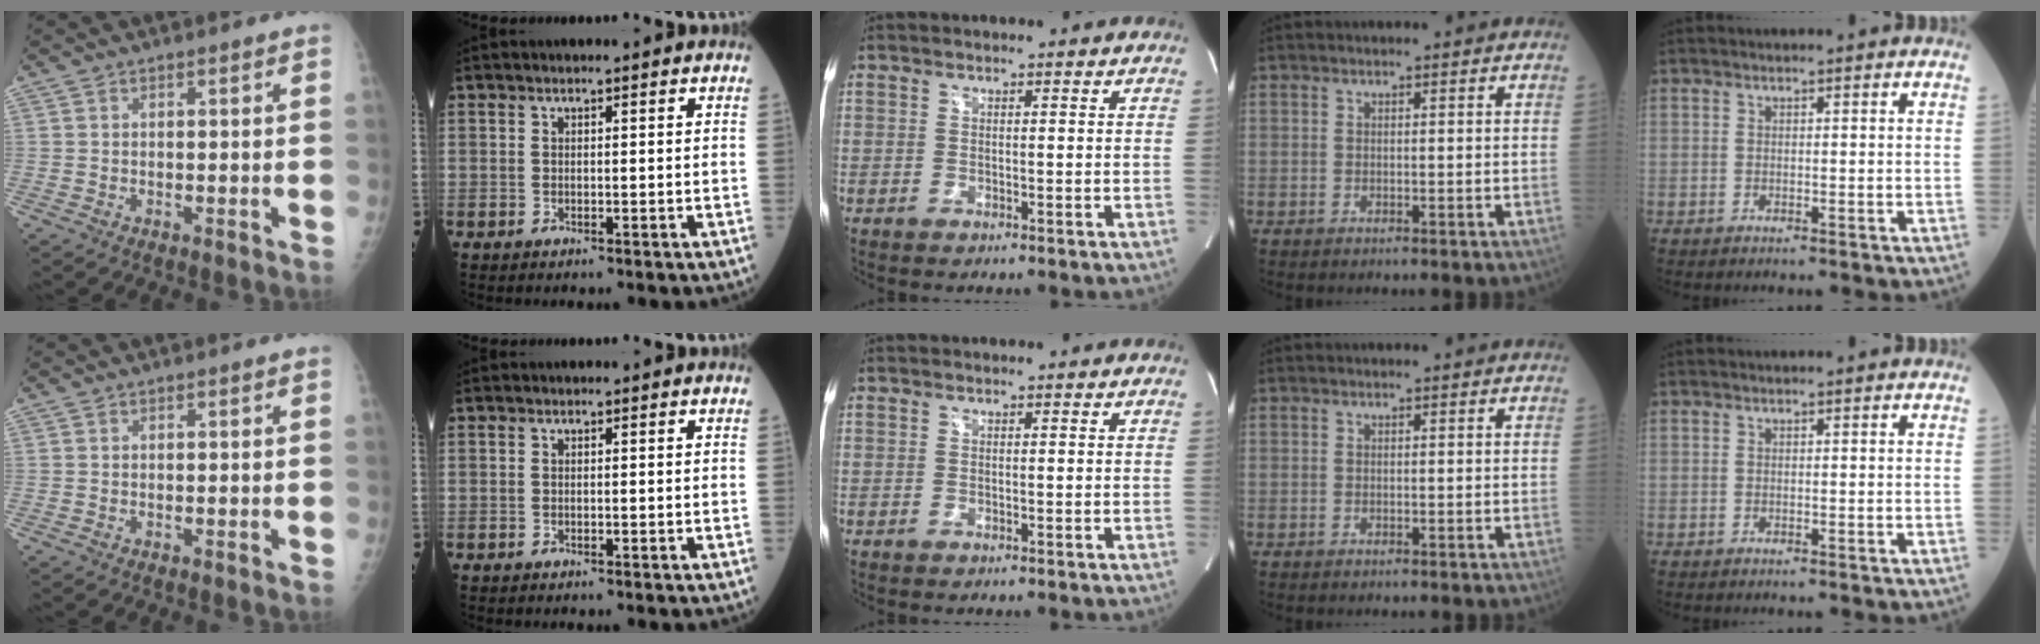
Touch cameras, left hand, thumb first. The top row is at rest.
{}